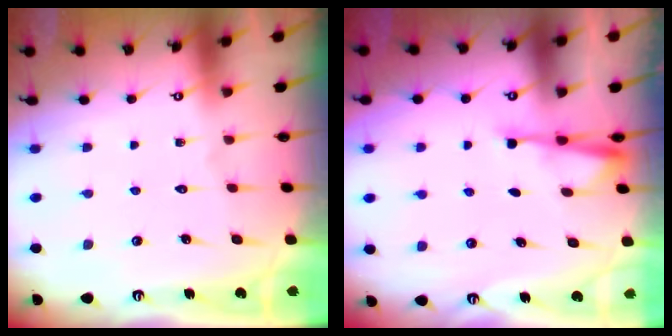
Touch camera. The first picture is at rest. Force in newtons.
{"total": 3.2, "press": 3.1, "slide": 0.7}